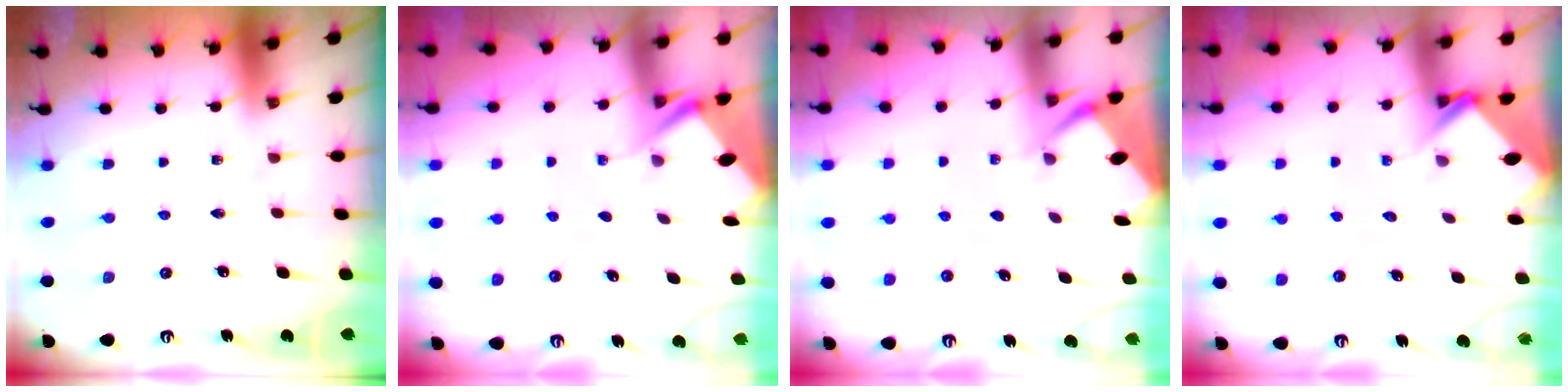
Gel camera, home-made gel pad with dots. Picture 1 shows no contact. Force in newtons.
{"total": 2.8, "press": 2.8, "slide": 0.4}
{"total": 2.8, "press": 2.7, "slide": 0.4}
{"total": 3.9, "press": 3.9, "slide": 0.2}